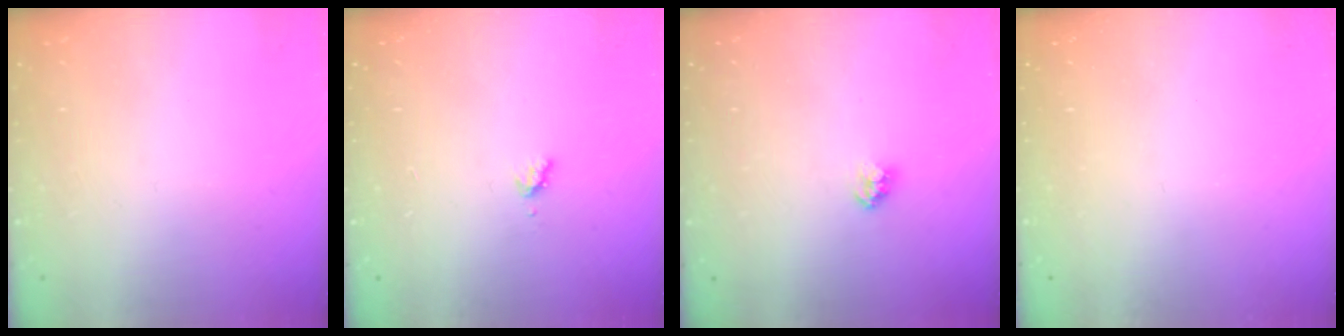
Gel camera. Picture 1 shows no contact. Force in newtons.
{"total": 4.4, "press": 4.4, "slide": 0.3}
{"total": 2.3, "press": 2.3, "slide": 0.1}
{"total": 0.0}